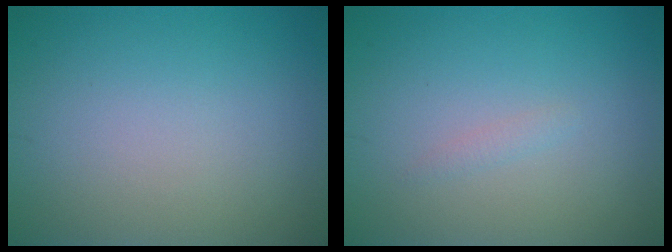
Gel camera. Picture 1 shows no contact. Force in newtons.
{"total": 0.6, "press": 0.6, "slide": 0.0}